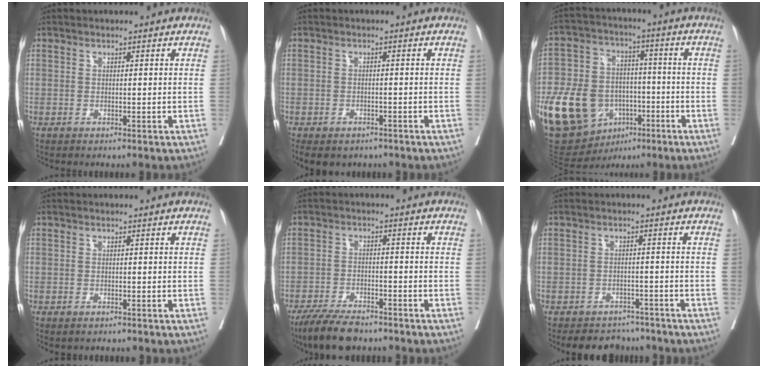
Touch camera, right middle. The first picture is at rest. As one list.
[{"total": 7.4, "force": [-5.3, 4.2, 3.1], "torque": [-0.064, 0.001, -0.070]}, {"total": 17.4, "force": [-6.4, 12.8, 9.9], "torque": [-0.210, 0.024, -0.097]}, {"total": 1.0, "force": [-0.8, 0.3, 0.5], "torque": [-0.012, -0.004, -0.008]}, {"total": 8.3, "force": [-6.8, 2.2, 4.2], "torque": [-0.075, -0.018, -0.120]}, {"total": 7.0, "force": [-6.3, 2.9, 1.1], "torque": [-0.003, 0.004, -0.082]}]